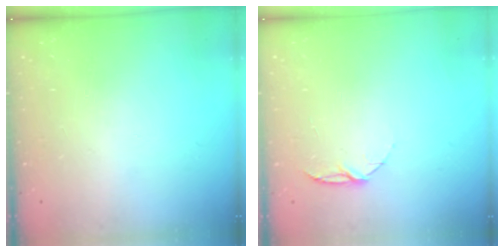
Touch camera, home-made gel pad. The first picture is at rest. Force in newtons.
{"total": 4.9, "press": 4.8, "slide": 0.6}